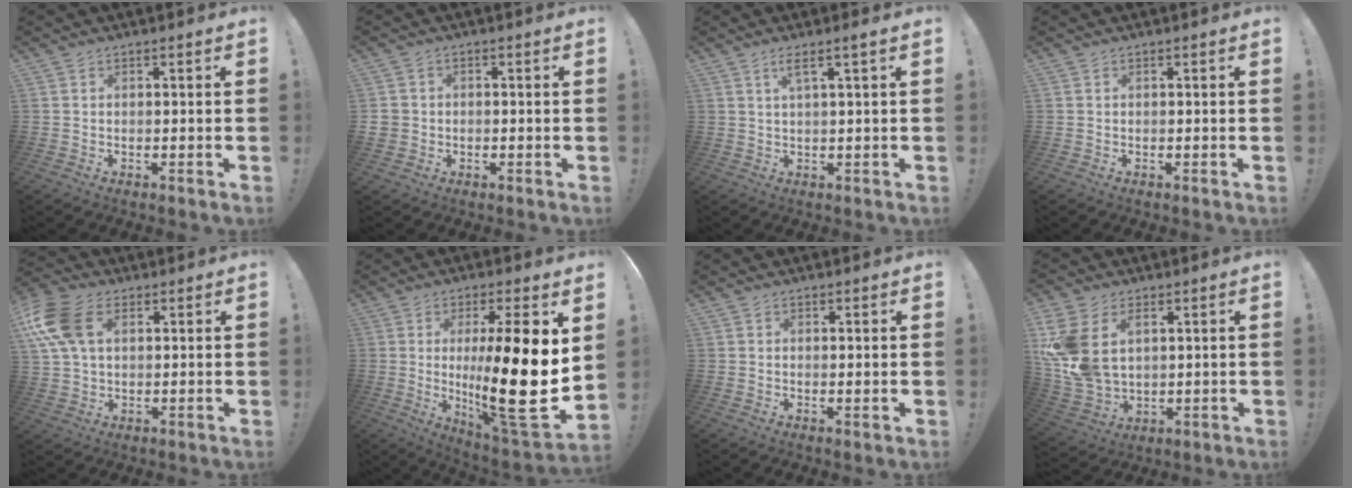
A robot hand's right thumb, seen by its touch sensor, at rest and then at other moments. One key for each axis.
{"total": 3.2, "fx": -0.5, "fy": 3.0, "fz": 0.8, "tx": -0.025, "ty": 0.006, "tz": -0.009}
{"total": 4.0, "fx": 1.5, "fy": -0.1, "fz": 3.7, "tx": -0.065, "ty": 0.001, "tz": 0.020}
{"total": 0.0}
{"total": 14.5, "fx": 4.4, "fy": 9.3, "fz": 10.2, "tx": -0.205, "ty": -0.002, "tz": 0.084}
{"total": 23.1, "fx": 0.7, "fy": 4.1, "fz": 22.7, "tx": -0.382, "ty": -0.030, "tz": 0.010}
{"total": 0.9, "fx": 0.6, "fy": -0.1, "fz": 0.7, "tx": -0.002, "ty": -0.004, "tz": 0.008}
{"total": 13.7, "fx": 4.4, "fy": 9.4, "fz": 9.0, "tx": -0.186, "ty": -0.017, "tz": 0.087}